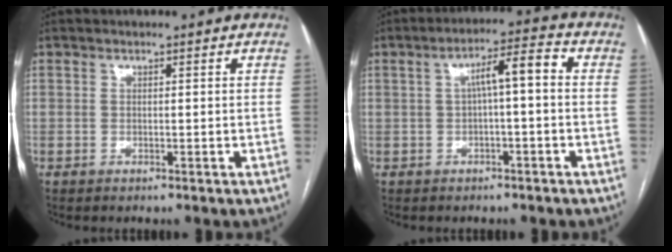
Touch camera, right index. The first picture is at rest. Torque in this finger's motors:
{"motor_torque": [0.54, -0.11, 0.32, 0.04]}